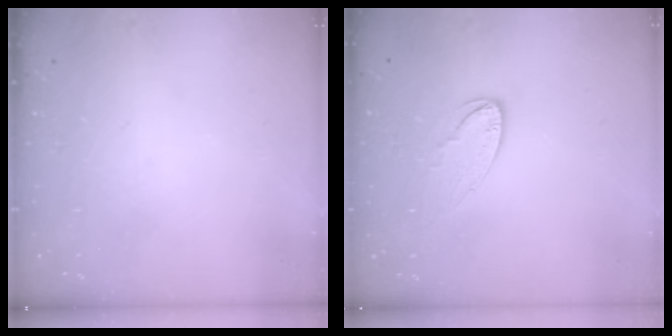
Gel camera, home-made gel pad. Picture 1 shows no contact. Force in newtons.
{"total": 7.6, "press": 7.6, "slide": 0.2}